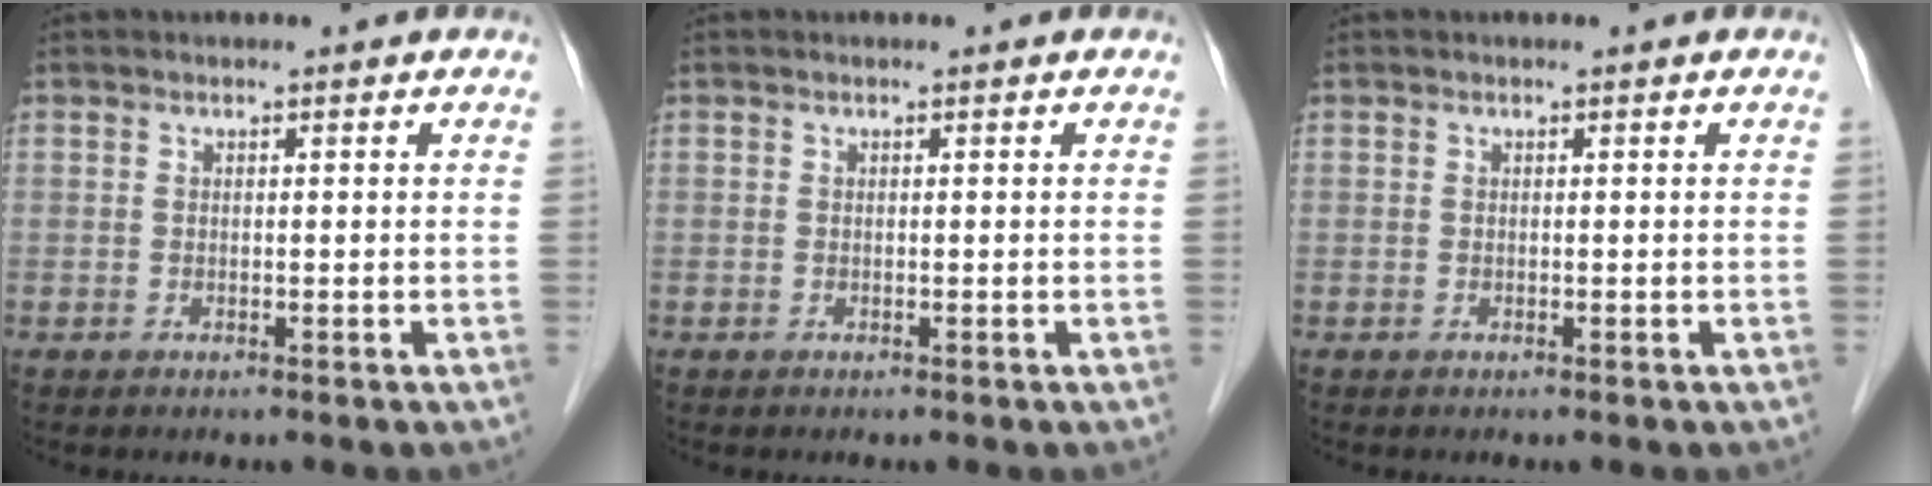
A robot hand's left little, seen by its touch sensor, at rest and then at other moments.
{"total": 0.0}
{"total": 0.0}